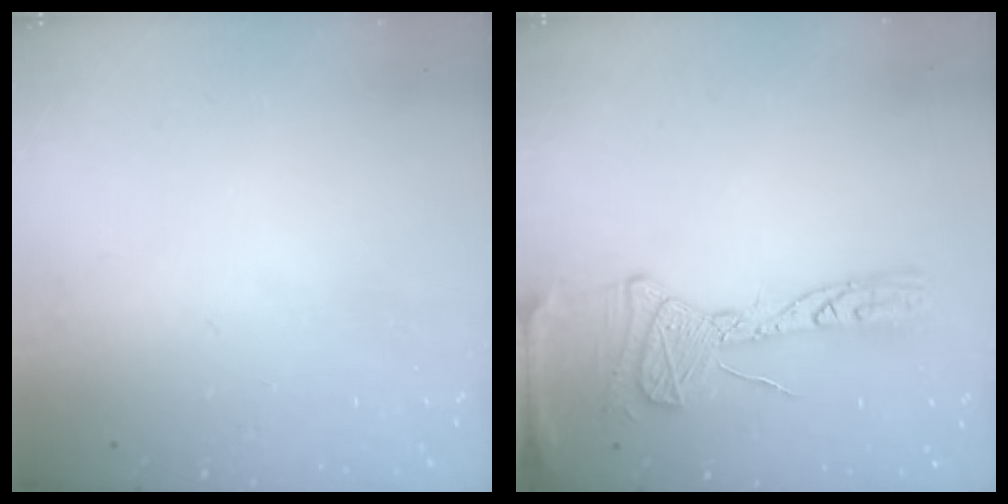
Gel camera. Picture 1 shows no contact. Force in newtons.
{"total": 16.8, "press": 16.7, "slide": 1.7}